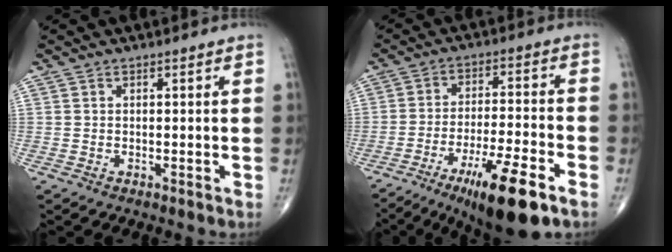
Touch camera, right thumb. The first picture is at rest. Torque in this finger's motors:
{"motor_torque": [3.13, 1.80, 1.86, -0.92, 0.51]}